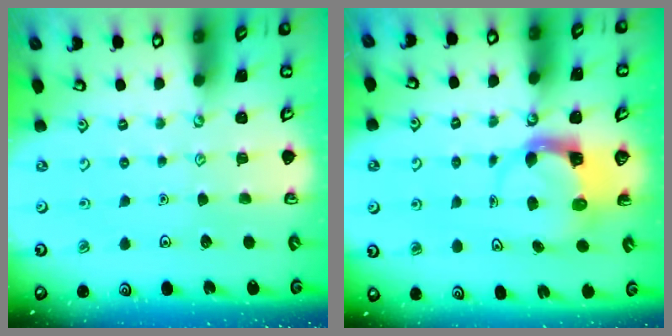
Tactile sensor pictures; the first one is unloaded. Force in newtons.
{"total": 3.7, "press": 3.7, "slide": 0.5}